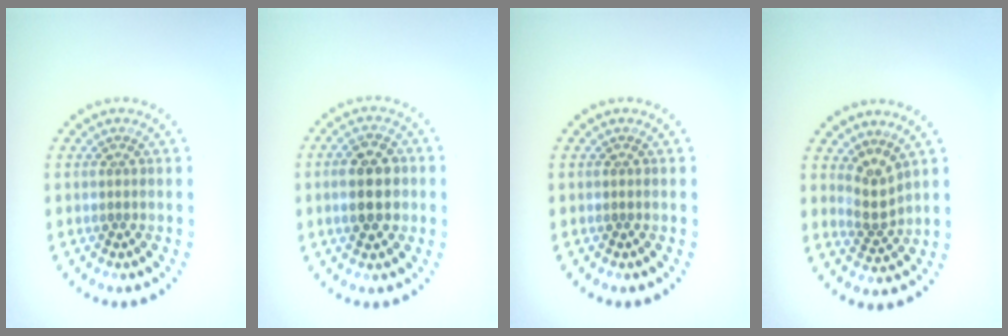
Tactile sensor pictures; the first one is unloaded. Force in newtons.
{"total": 4.6, "press": 4.6, "slide": 0.3}
{"total": 0.0}
{"total": 2.5, "press": 1.8, "slide": 1.8}